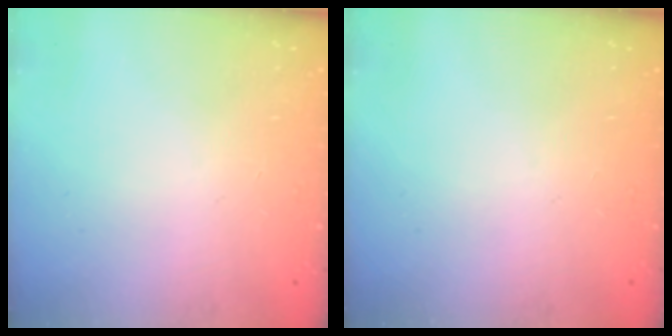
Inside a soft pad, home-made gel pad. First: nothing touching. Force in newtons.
{"total": 0.0}